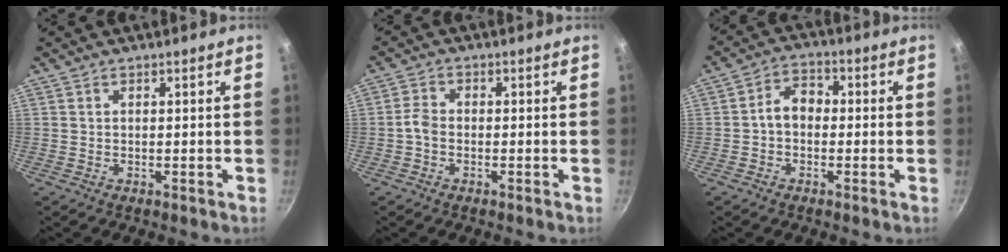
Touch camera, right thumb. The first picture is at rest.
{"total": 2.5, "force": [-1.1, 1.6, 1.7], "torque": [-0.039, 0.015, -0.029]}
{"total": 5.3, "force": [-0.7, 4.0, 3.5], "torque": [-0.040, 0.023, -0.024]}